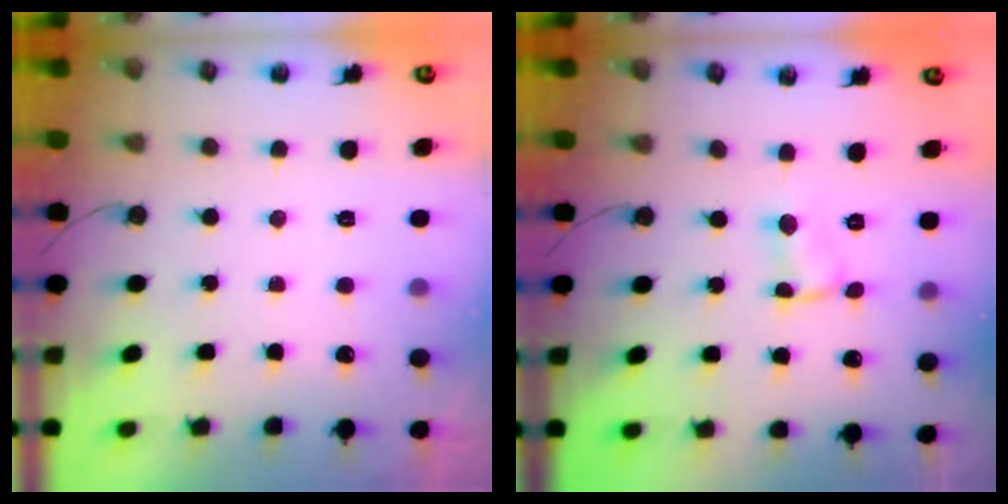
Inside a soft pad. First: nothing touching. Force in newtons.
{"total": 1.4, "press": 1.3, "slide": 0.4}